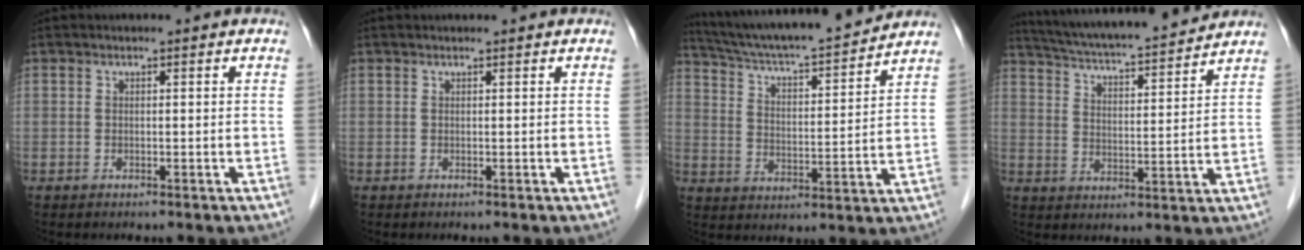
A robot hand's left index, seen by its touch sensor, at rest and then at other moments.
{"total": 1.1, "force": [1.1, 0.1, 0.2], "torque": [-0.007, 0.017, 0.018]}
{"total": 18.0, "force": [16.6, 0.2, 6.9], "torque": [-0.124, 0.000, 0.260]}
{"total": 16.6, "force": [15.2, 0.9, 6.4], "torque": [-0.116, 0.015, 0.234]}